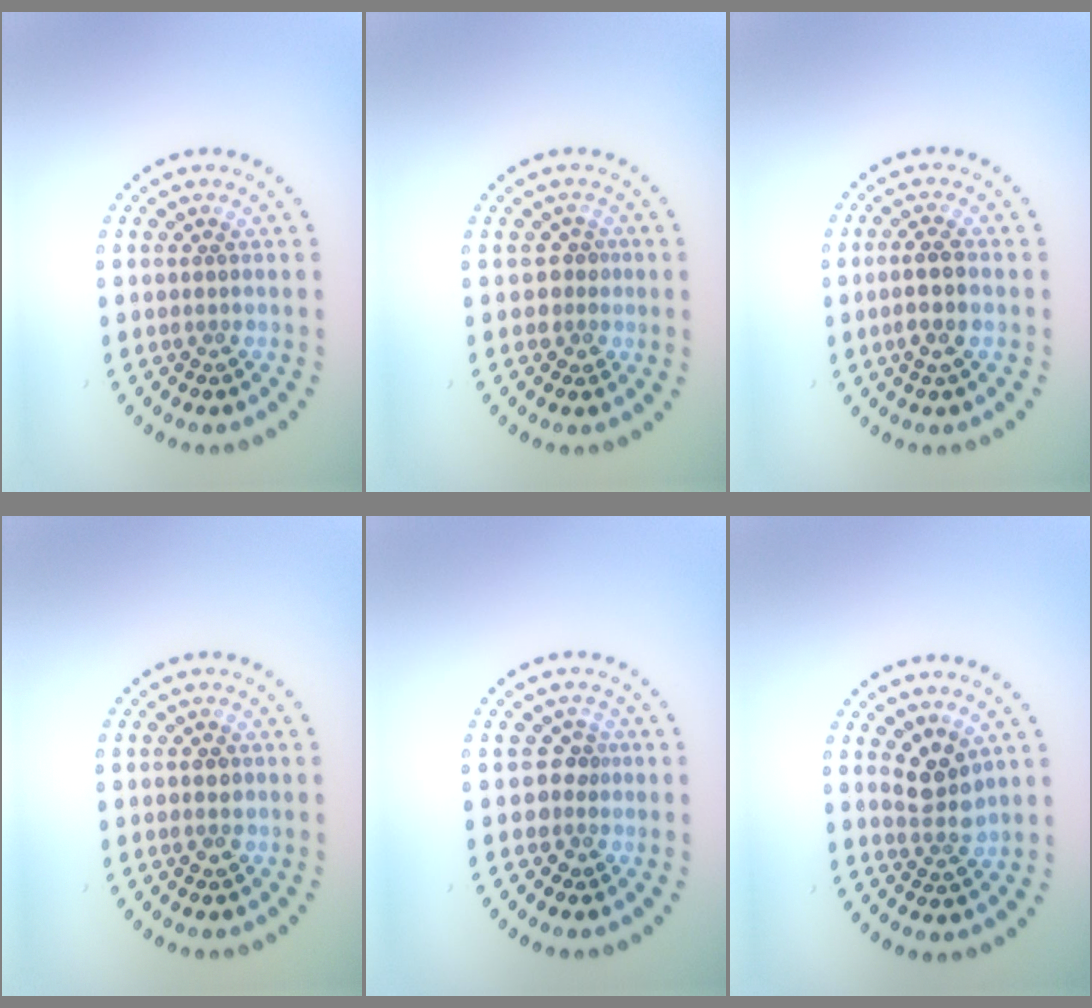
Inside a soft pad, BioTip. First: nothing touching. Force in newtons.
{"total": 1.5, "press": 1.3, "slide": 0.8}
{"total": 2.6, "press": 2.4, "slide": 0.9}
{"total": 1.4, "press": 1.3, "slide": 0.4}
{"total": 1.9, "press": 1.4, "slide": 1.3}
{"total": 2.7, "press": 2.4, "slide": 1.2}